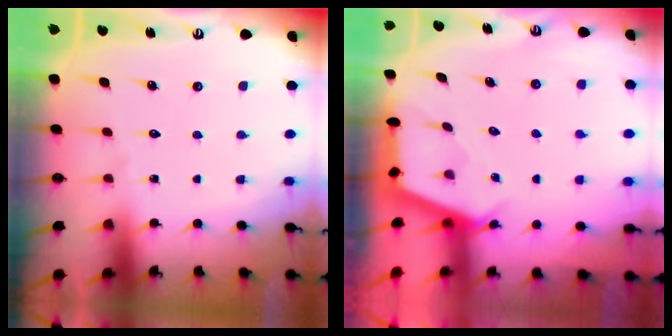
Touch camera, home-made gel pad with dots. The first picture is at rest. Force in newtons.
{"total": 2.6, "press": 2.6, "slide": 0.4}